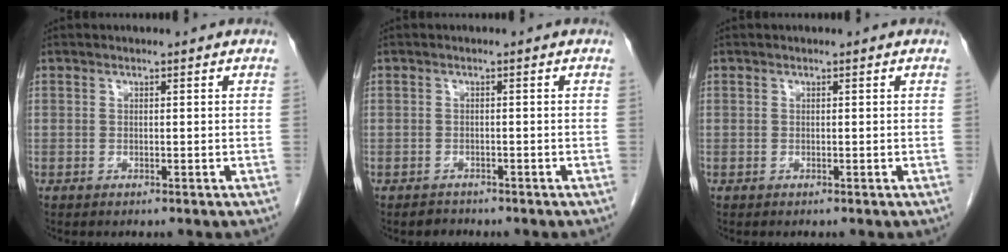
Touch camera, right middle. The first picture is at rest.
{"total": 1.3, "force": [-1.1, 0.7, -0.2], "torque": [-0.005, 0.001, -0.020]}
{"total": 0.0}